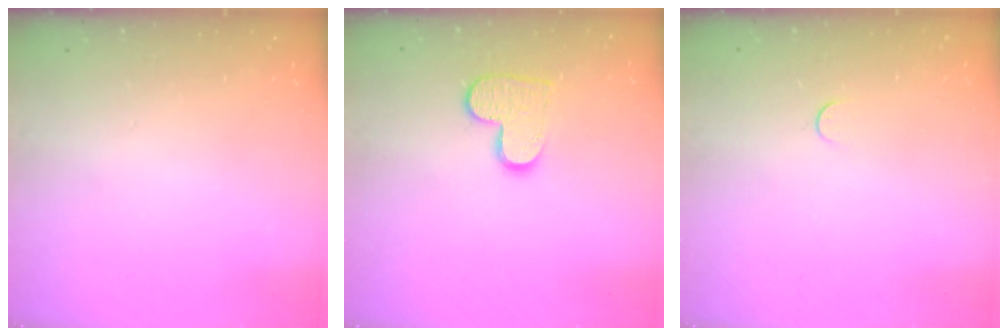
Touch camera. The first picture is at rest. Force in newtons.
{"total": 9.9, "press": 9.9, "slide": 0.3}
{"total": 3.0, "press": 3.0, "slide": 0.3}